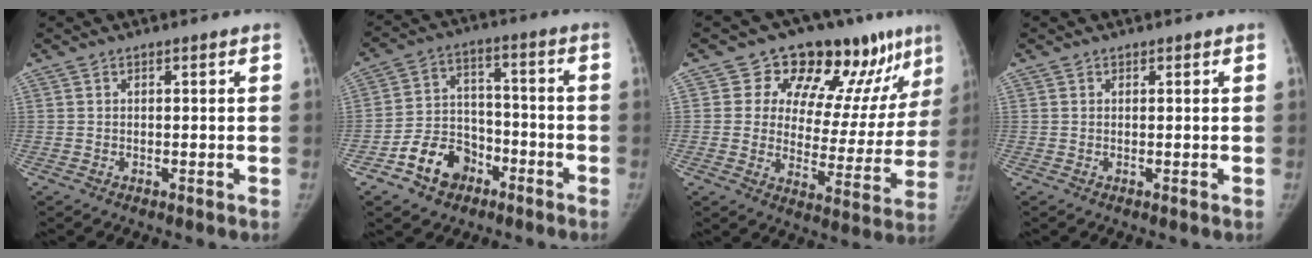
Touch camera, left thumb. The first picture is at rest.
{"total": 10.9, "force": [-6.1, 7.9, 4.4], "torque": [-0.047, 0.053, -0.105]}
{"total": 17.2, "force": [11.8, 8.1, 9.5], "torque": [-0.063, -0.069, 0.154]}
{"total": 0.0}